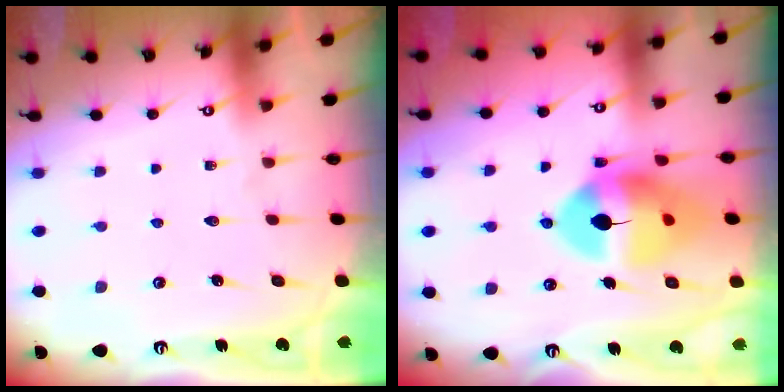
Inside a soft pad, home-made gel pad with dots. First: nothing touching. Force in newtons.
{"total": 14.7, "press": 14.6, "slide": 2.1}